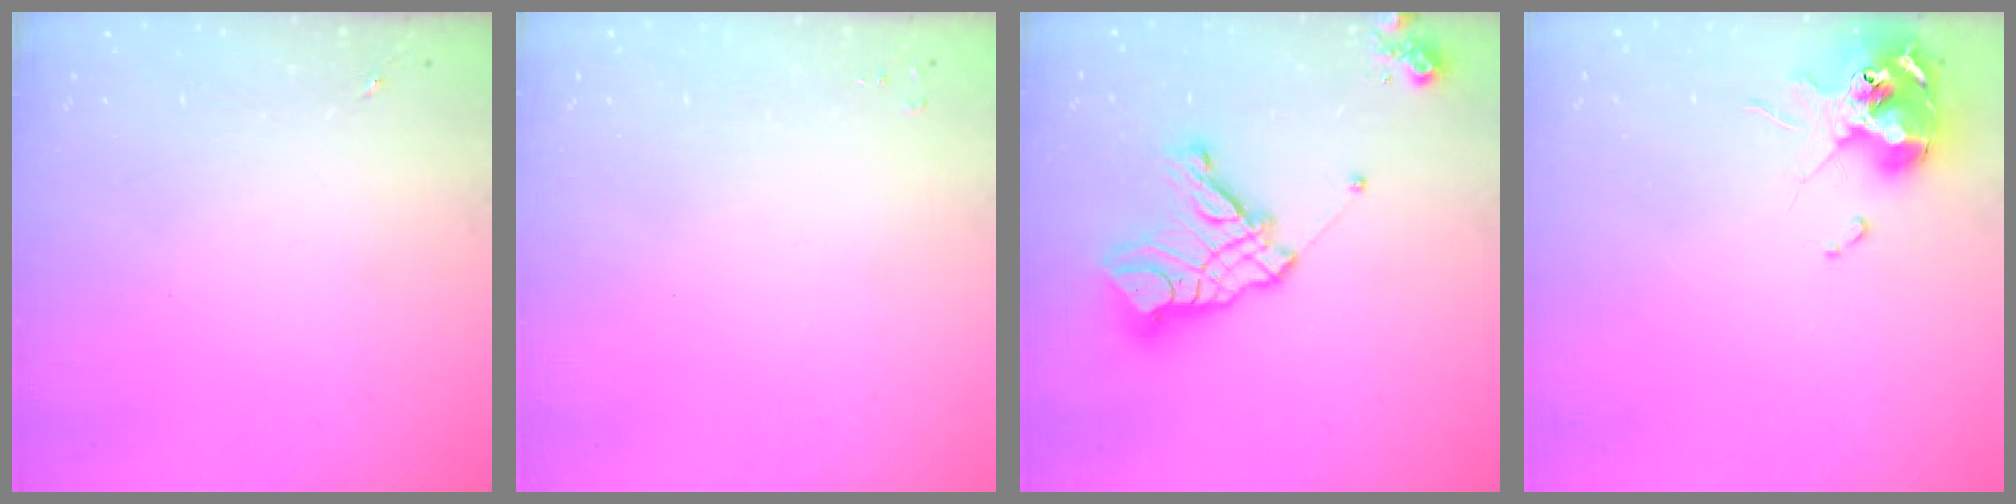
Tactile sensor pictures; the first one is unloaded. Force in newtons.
{"total": 2.0, "press": 2.0, "slide": 0.3}
{"total": 16.6, "press": 16.5, "slide": 2.1}
{"total": 12.0, "press": 11.8, "slide": 1.6}